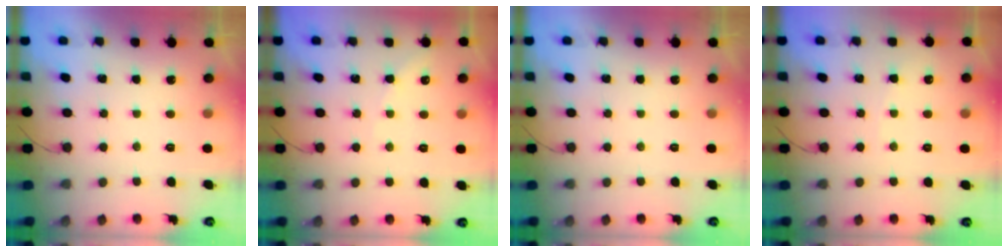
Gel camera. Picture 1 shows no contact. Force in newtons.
{"total": 3.2, "press": 3.1, "slide": 0.5}
{"total": 0.0}
{"total": 2.5, "press": 2.5, "slide": 0.3}